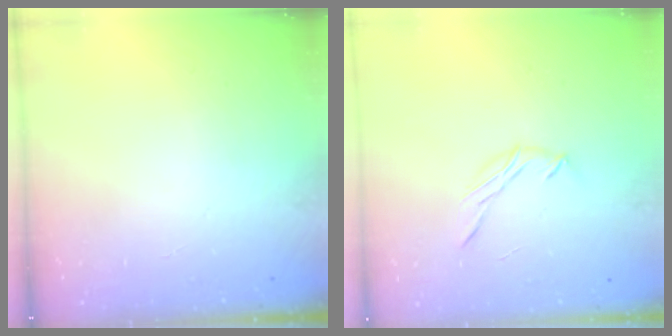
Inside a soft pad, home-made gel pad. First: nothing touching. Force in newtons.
{"total": 5.7, "press": 5.6, "slide": 1.1}